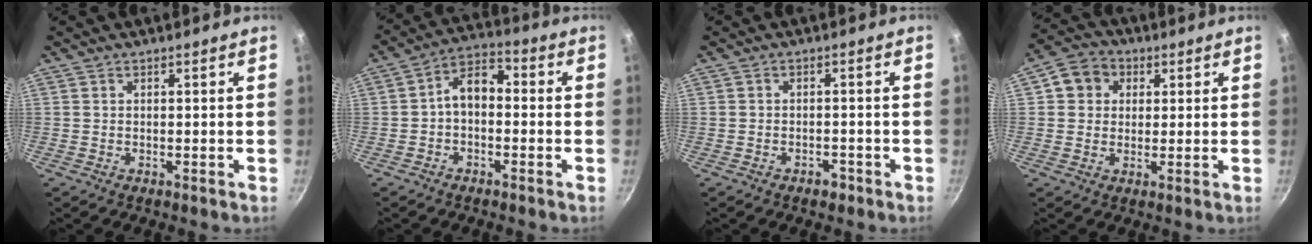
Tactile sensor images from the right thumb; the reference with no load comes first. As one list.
[{"total": 6.8, "force": [-1.0, 4.5, 5.1], "torque": [-0.069, 0.035, -0.030]}, {"total": 2.1, "force": [-1.4, 1.3, 0.9], "torque": [-0.007, 0.019, -0.014]}, {"total": 7.1, "force": [2.1, 6.2, 2.9], "torque": [-0.016, 0.010, 0.022]}]